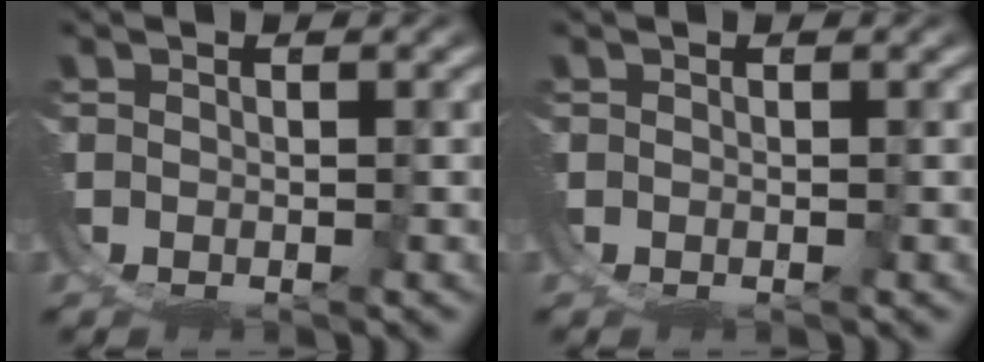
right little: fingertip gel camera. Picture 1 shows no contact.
{"total": 0.0}